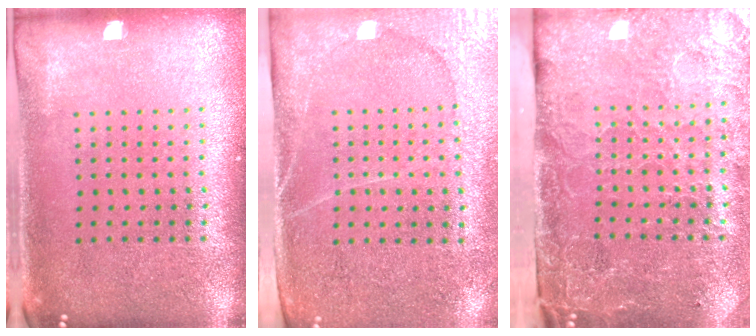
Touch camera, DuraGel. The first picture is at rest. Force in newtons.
{"total": 3.0, "press": 2.8, "slide": 1.1}
{"total": 4.6, "press": 3.6, "slide": 2.9}